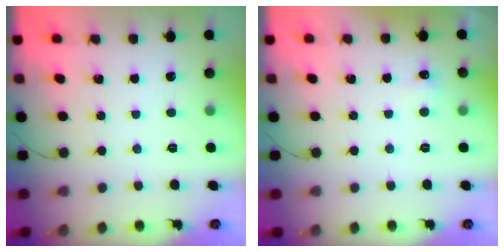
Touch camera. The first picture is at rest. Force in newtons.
{"total": 10.6, "press": 3.1, "slide": 10.2}